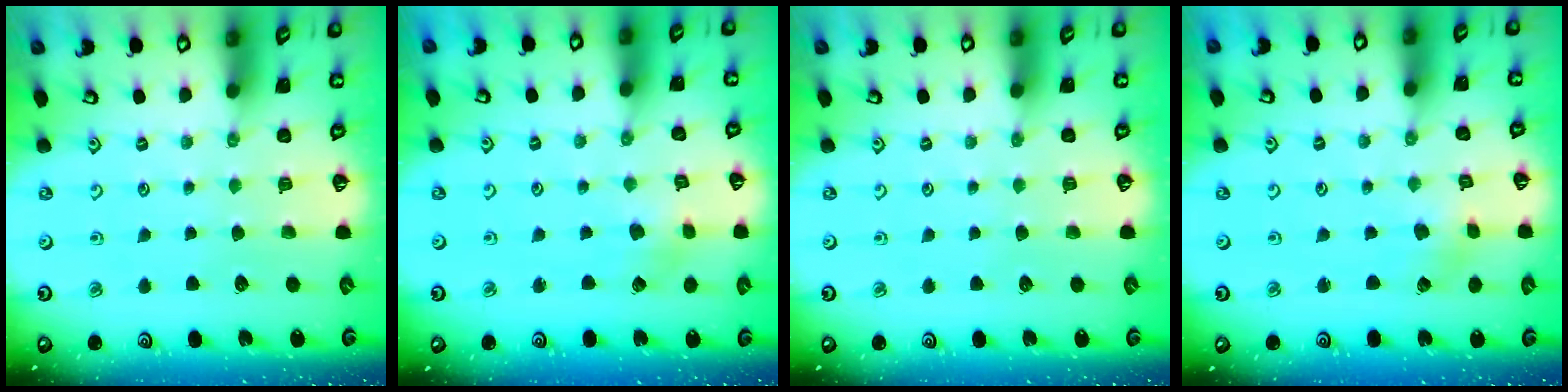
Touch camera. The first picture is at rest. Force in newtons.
{"total": 2.6, "press": 2.6, "slide": 0.4}
{"total": 0.0}
{"total": 1.2, "press": 1.1, "slide": 0.2}